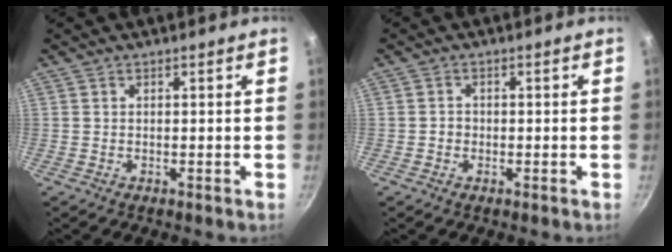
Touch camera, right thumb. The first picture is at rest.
{"total": 1.4, "force": [-0.5, 1.3, 0.4], "torque": [0.000, 0.003, -0.009]}